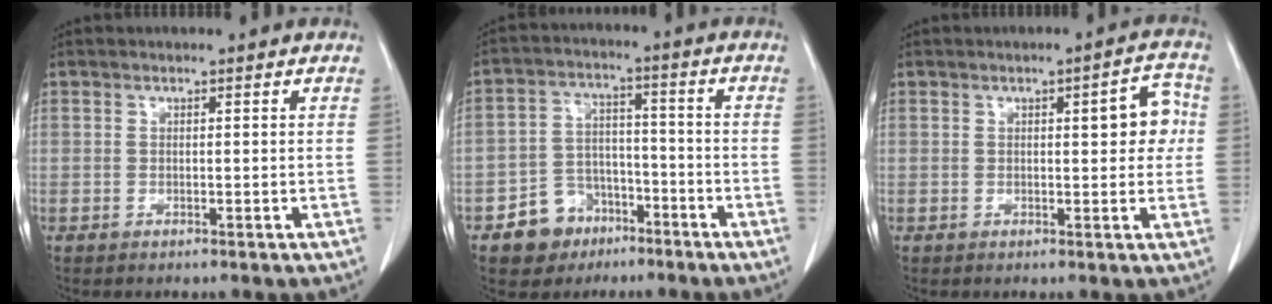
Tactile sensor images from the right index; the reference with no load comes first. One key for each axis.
{"total": 7.9, "fx": -4.7, "fy": 6.1, "fz": 1.9, "tx": -0.033, "ty": 0.018, "tz": -0.072}
{"total": 5.1, "fx": 0.6, "fy": 1.6, "fz": 4.8, "tx": -0.055, "ty": 0.016, "tz": 0.003}